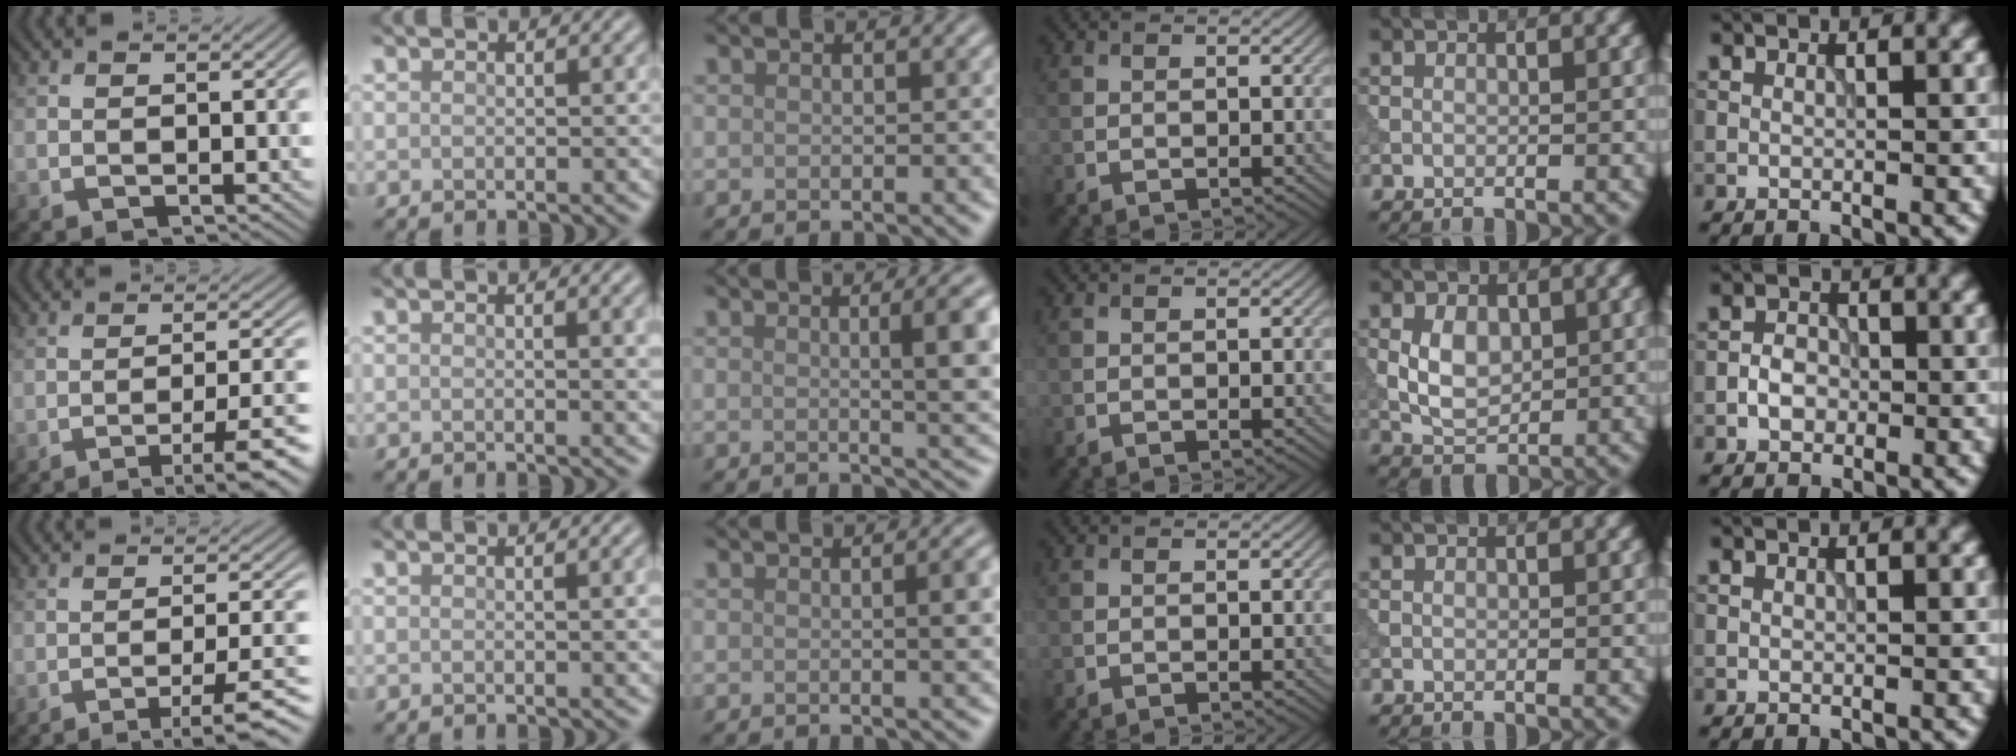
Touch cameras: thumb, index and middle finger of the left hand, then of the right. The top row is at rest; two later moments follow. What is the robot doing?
{"motion": "dispense", "object": "syringe"}